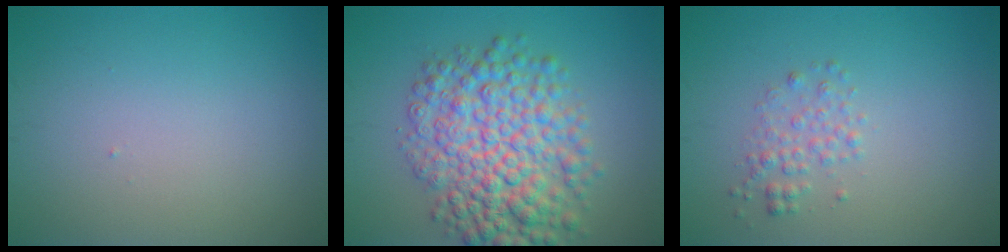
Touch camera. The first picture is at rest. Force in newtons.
{"total": 8.6, "press": 8.6, "slide": 0.1}
{"total": 1.7, "press": 1.7, "slide": 0.0}